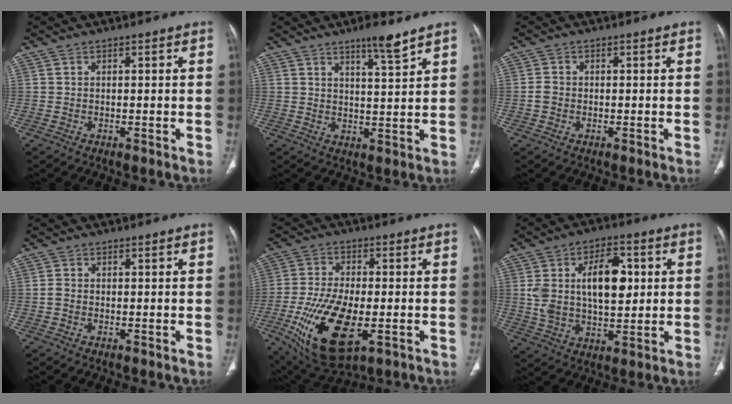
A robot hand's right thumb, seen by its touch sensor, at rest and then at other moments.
{"total": 5.6, "force": [4.1, 0.3, 3.7], "torque": [-0.052, -0.032, 0.067]}
{"total": 1.9, "force": [-0.4, 1.6, 1.0], "torque": [-0.016, 0.006, -0.009]}
{"total": 1.1, "force": [-0.3, 0.8, 0.7], "torque": [-0.015, 0.000, -0.008]}
{"total": 17.6, "force": [-5.4, 8.0, 14.7], "torque": [-0.285, -0.007, -0.081]}
{"total": 15.0, "force": [2.7, 8.2, 12.2], "torque": [-0.192, 0.005, 0.051]}